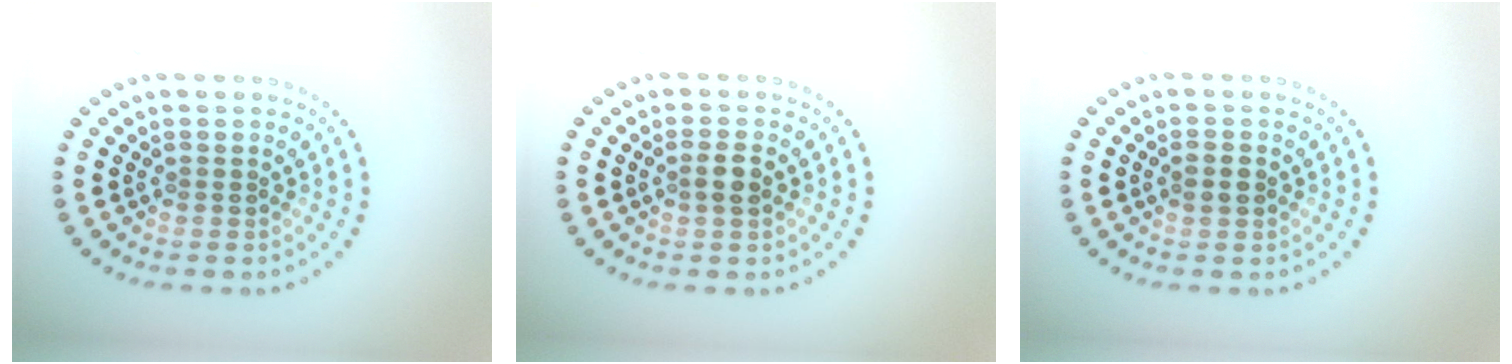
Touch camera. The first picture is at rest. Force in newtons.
{"total": 1.7, "press": 1.5, "slide": 0.7}
{"total": 1.2, "press": 1.2, "slide": 0.2}